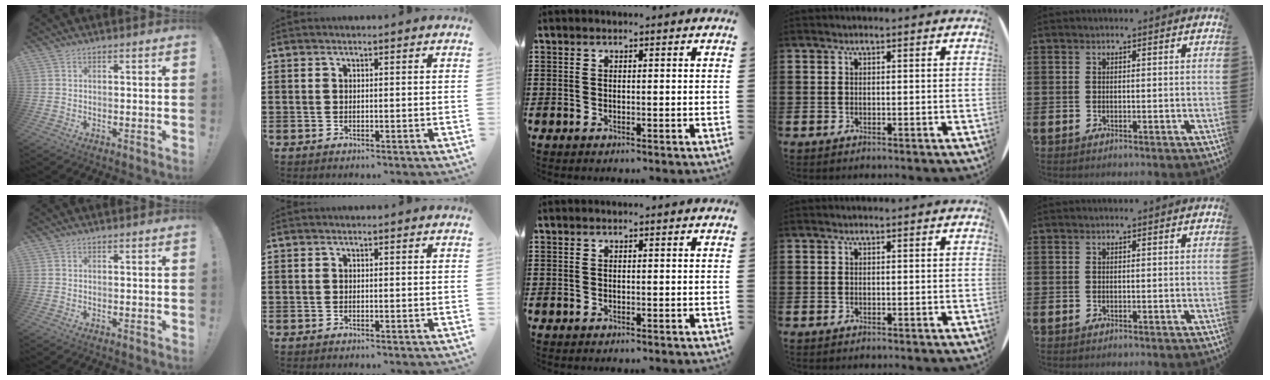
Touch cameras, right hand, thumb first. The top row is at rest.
{}